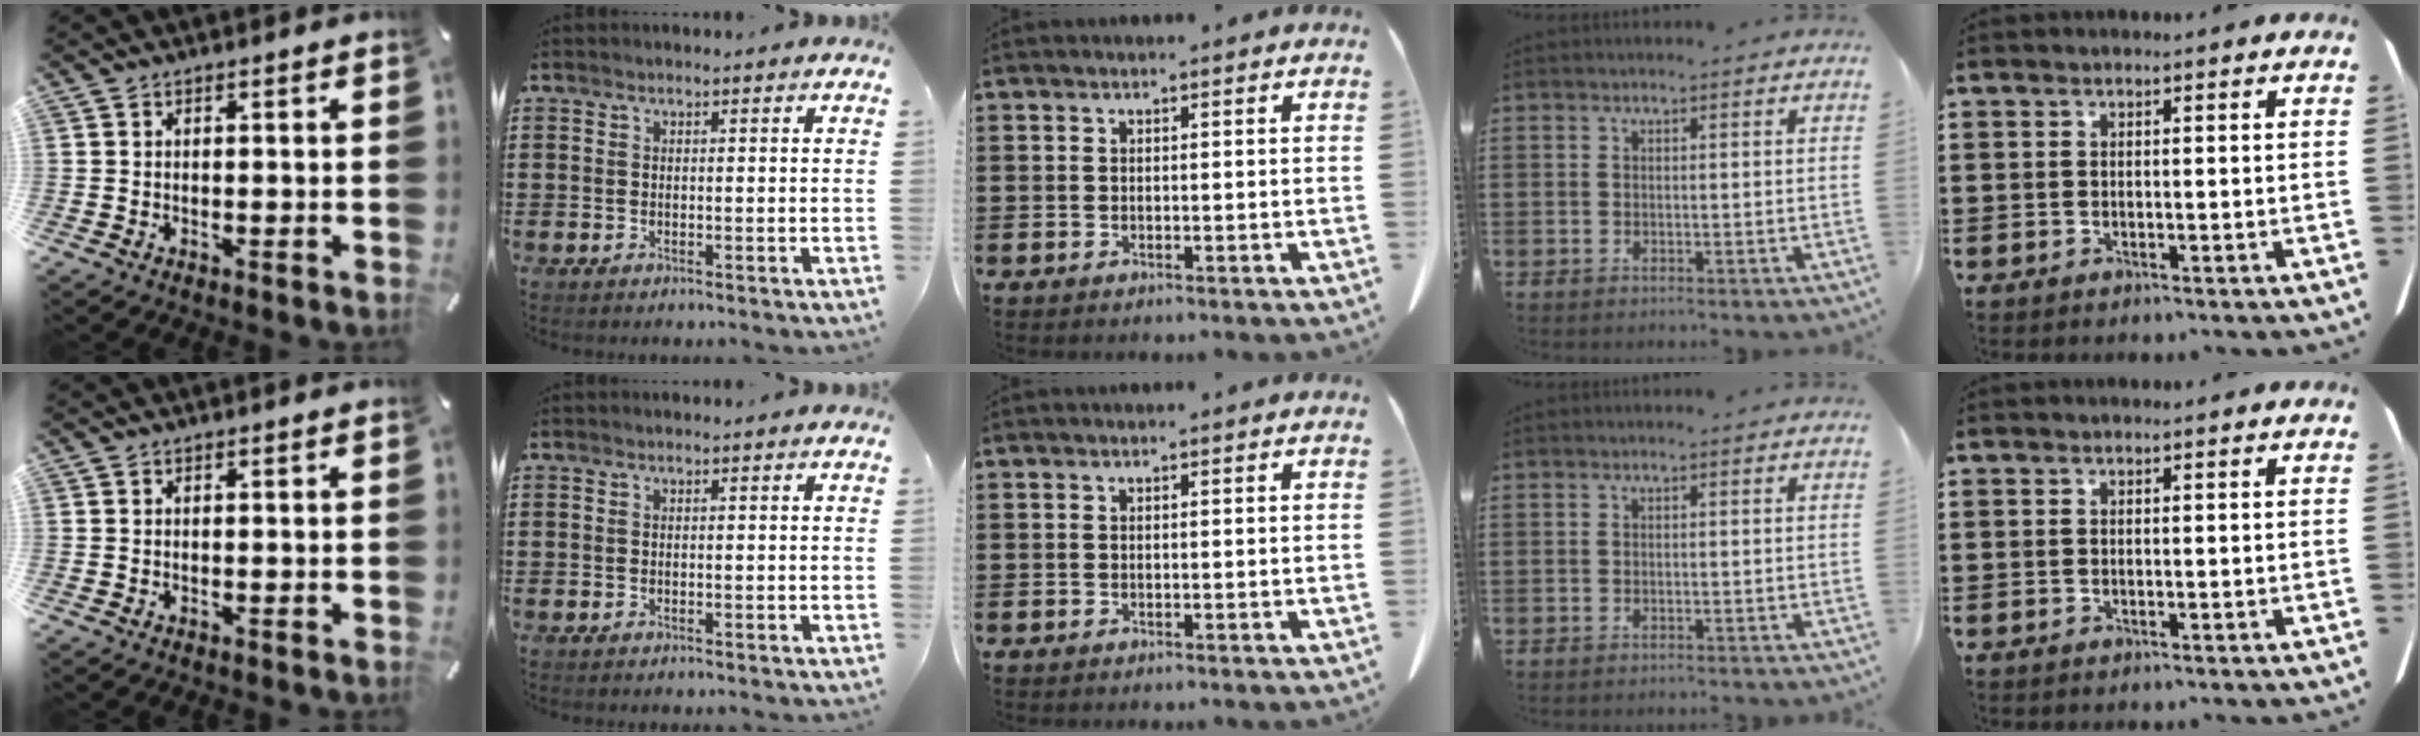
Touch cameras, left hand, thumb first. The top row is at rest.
{"ring": {"total": 0.5, "force": [-0.5, 0.0, 0.1], "torque": [-0.005, -0.003, -0.010]}}